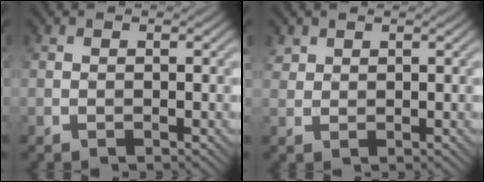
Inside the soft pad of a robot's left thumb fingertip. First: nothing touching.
{"total": 1.4, "force": [1.0, 0.9, 0.3], "torque": [-0.009, 0.001, 0.023]}